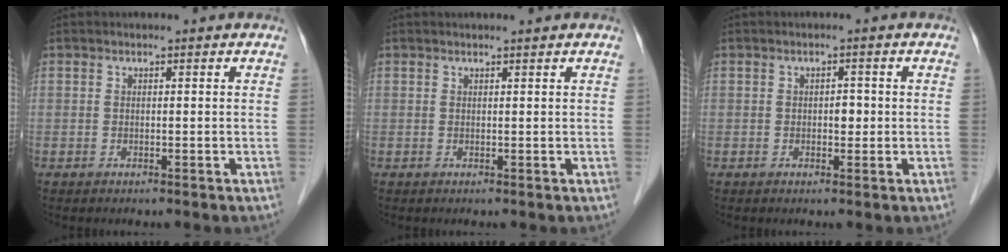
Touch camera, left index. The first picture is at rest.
{"total": 0.8, "force": [0.8, -0.1, 0.3], "torque": [-0.008, 0.002, 0.015]}
{"total": 1.5, "force": [-0.1, 0.9, 1.2], "torque": [-0.015, 0.003, -0.002]}